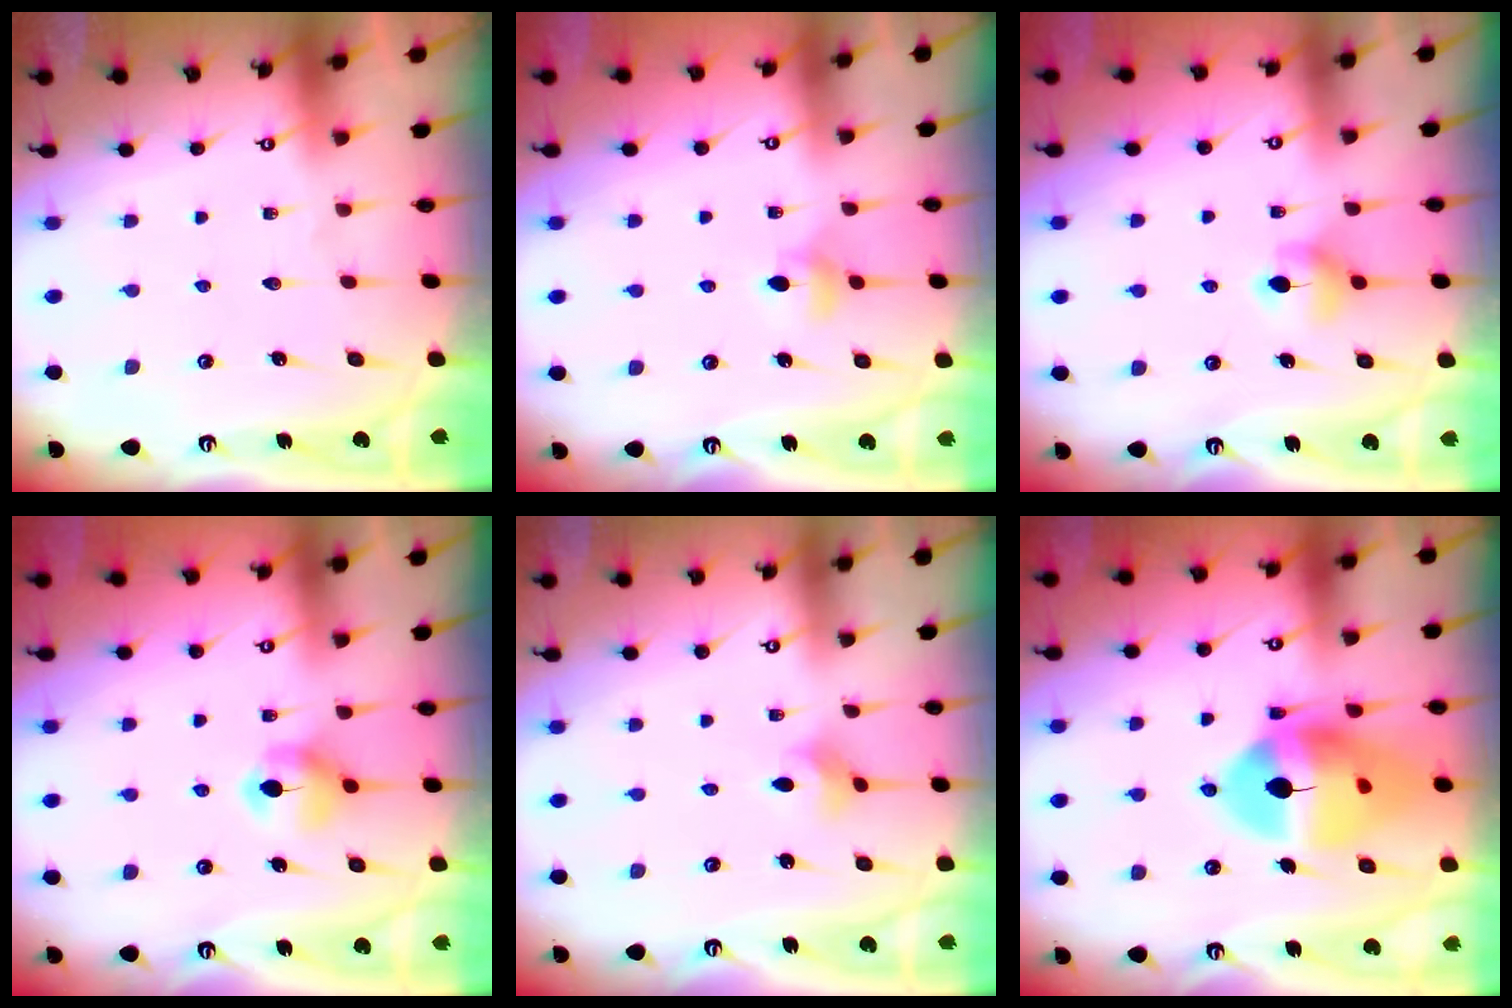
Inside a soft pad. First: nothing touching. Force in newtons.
{"total": 4.3, "press": 4.3, "slide": 0.9}
{"total": 5.6, "press": 5.5, "slide": 0.7}
{"total": 5.8, "press": 5.7, "slide": 0.8}
{"total": 2.7, "press": 2.7, "slide": 0.5}
{"total": 17.6, "press": 17.5, "slide": 2.0}